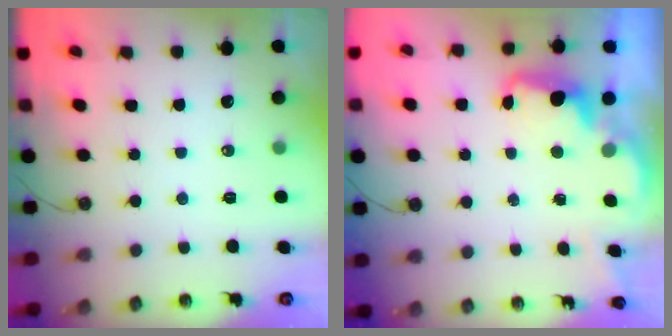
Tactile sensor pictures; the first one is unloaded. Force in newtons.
{"total": 2.4, "press": 2.4, "slide": 0.5}